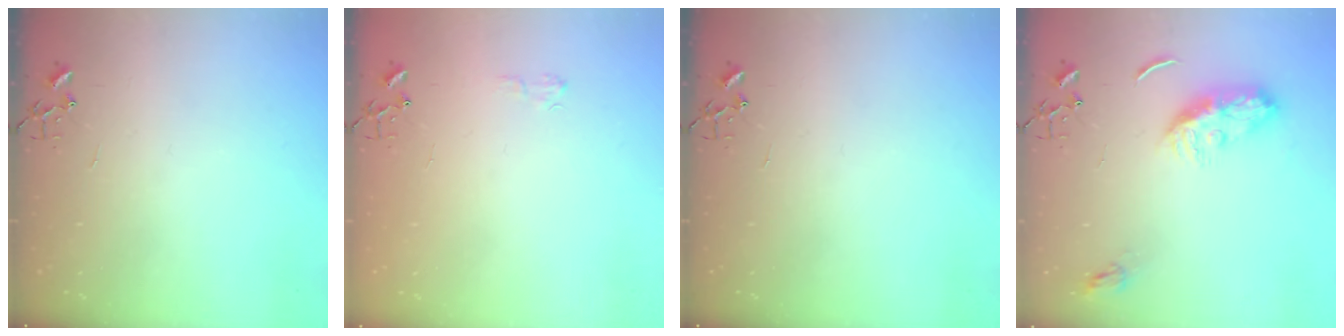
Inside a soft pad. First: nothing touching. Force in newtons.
{"total": 5.4, "press": 5.4, "slide": 0.6}
{"total": 0.0}
{"total": 9.9, "press": 9.9, "slide": 0.1}